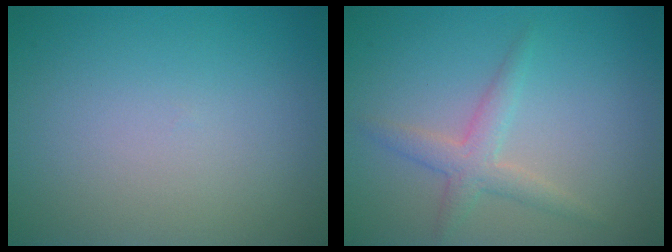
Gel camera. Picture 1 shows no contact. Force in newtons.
{"total": 2.5, "press": 2.5, "slide": 0.0}